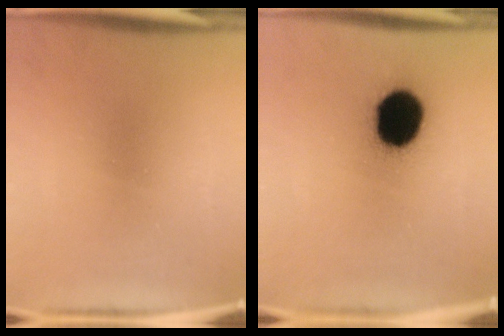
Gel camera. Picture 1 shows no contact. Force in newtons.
{"total": 17.5}